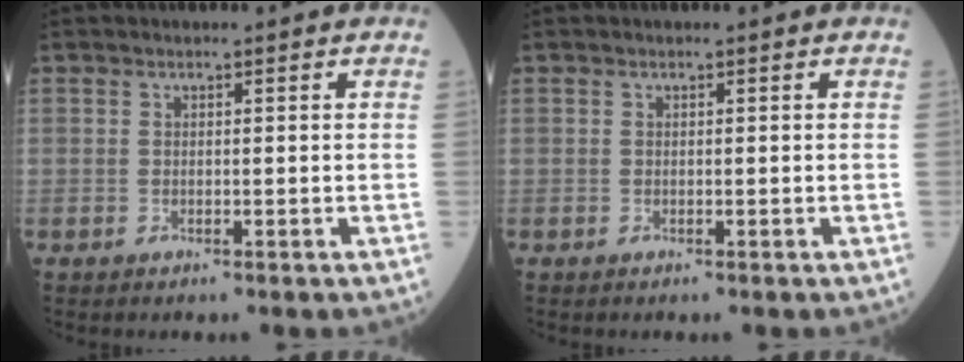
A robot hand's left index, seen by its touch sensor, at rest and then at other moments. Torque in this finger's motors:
{"motor_torque": [0.00, 0.00, 0.00, -0.01]}